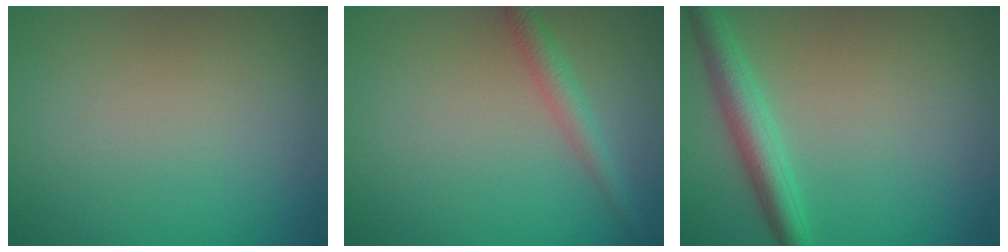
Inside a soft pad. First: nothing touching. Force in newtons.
{"total": 2.2, "press": 2.2, "slide": 0.1}
{"total": 3.7, "press": 3.7, "slide": 0.2}